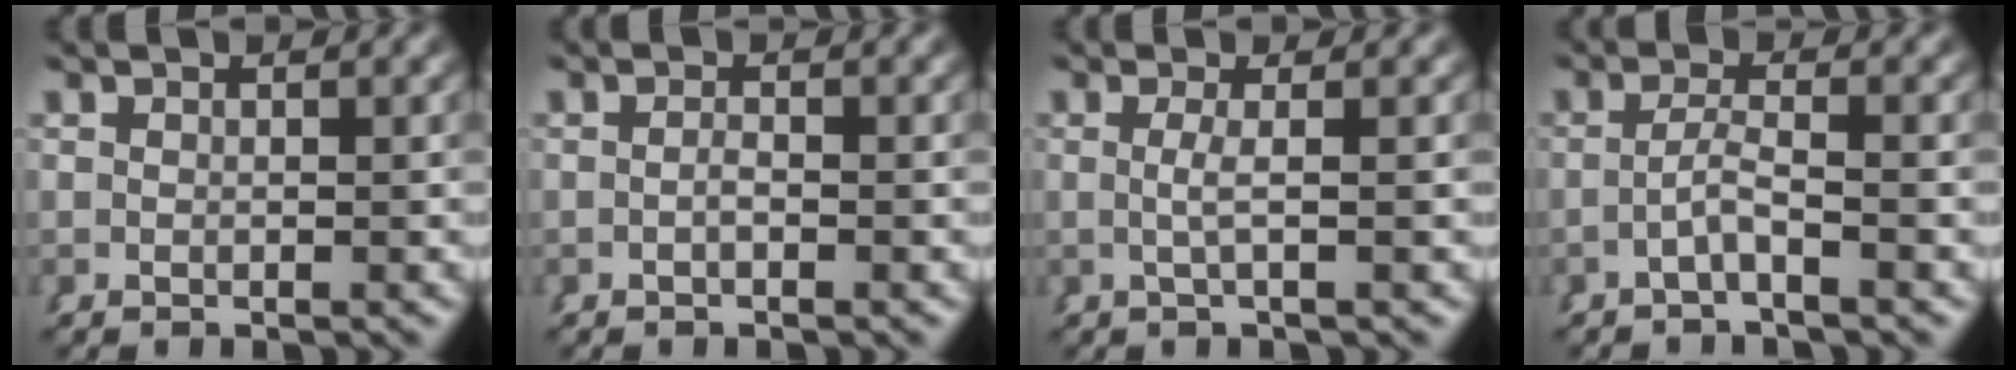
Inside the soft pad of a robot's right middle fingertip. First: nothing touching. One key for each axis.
{"total": 0.9, "fx": -0.6, "fy": -0.2, "fz": 0.6, "tx": -0.013, "ty": -0.005, "tz": -0.008}
{"total": 1.6, "fx": 0.2, "fy": -0.9, "fz": 1.3, "tx": -0.026, "ty": -0.002, "tz": 0.006}
{"total": 2.1, "fx": -1.4, "fy": -0.6, "fz": 1.3, "tx": -0.030, "ty": -0.007, "tz": -0.019}